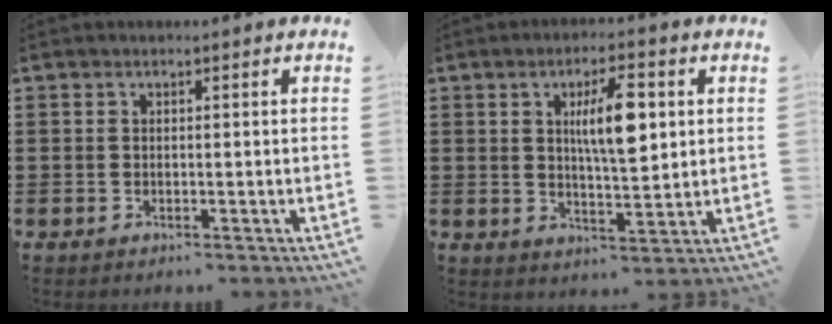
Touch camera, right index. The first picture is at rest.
{"total": 8.0, "force": [2.0, 2.4, 7.3], "torque": [-0.128, 0.003, 0.028]}